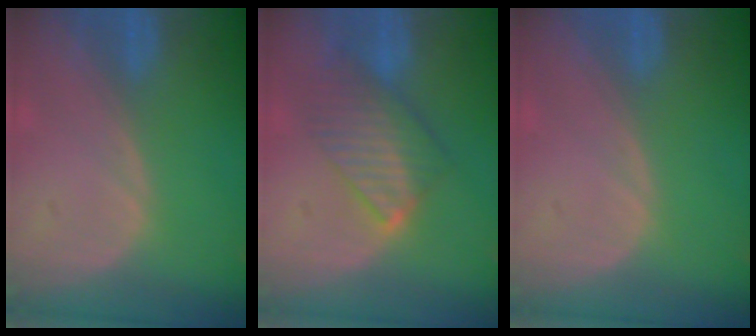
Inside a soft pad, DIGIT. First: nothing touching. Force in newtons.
{"total": 6.6, "press": 6.6, "slide": 0.9}
{"total": 0.0}